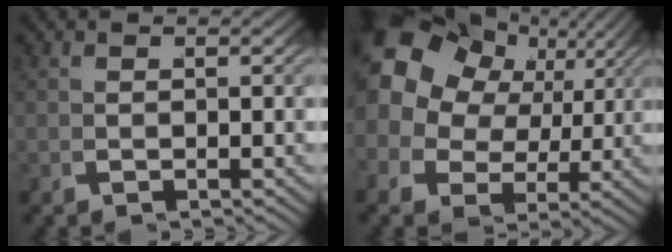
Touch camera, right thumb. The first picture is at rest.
{"total": 14.8, "force": [4.2, 11.0, 9.0], "torque": [-0.167, 0.015, 0.054]}